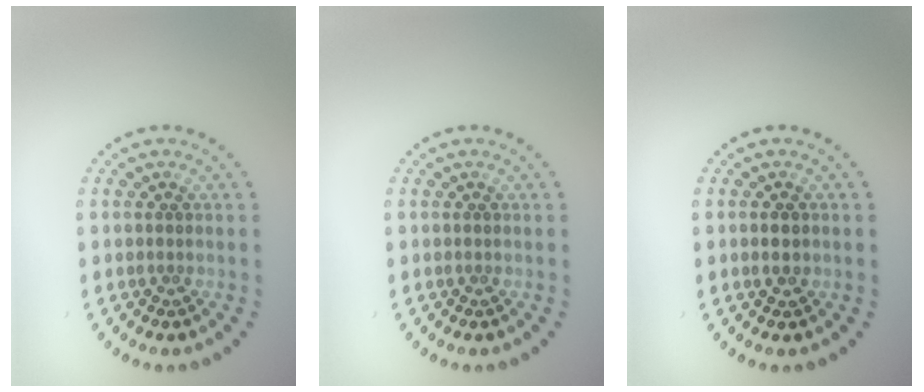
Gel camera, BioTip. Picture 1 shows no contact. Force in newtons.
{"total": 0.0}
{"total": 1.8, "press": 1.8, "slide": 0.2}